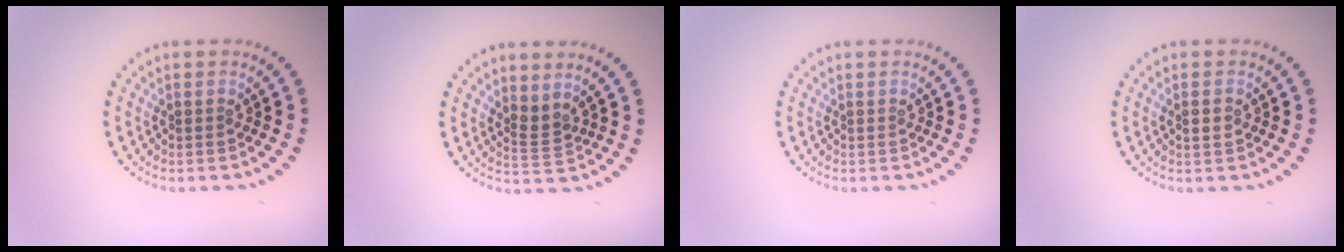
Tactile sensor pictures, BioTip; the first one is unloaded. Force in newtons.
{"total": 1.9, "press": 1.4, "slide": 1.2}
{"total": 0.0}
{"total": 1.0, "press": 0.9, "slide": 0.1}